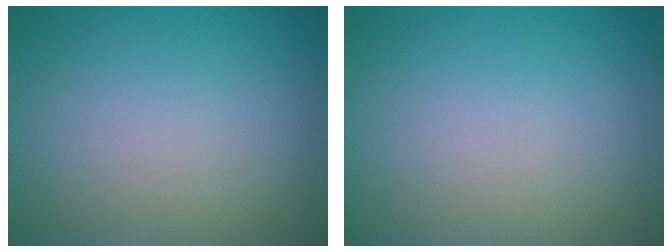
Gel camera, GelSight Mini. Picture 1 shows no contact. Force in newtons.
{"total": 0.0}